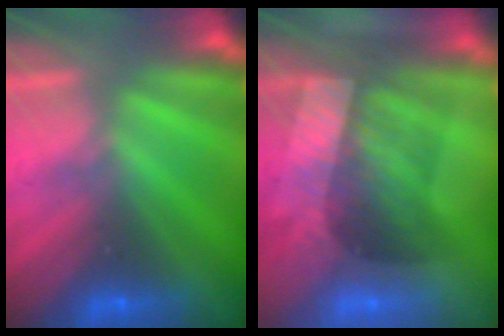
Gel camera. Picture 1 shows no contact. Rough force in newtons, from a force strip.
{"total": 3.6}